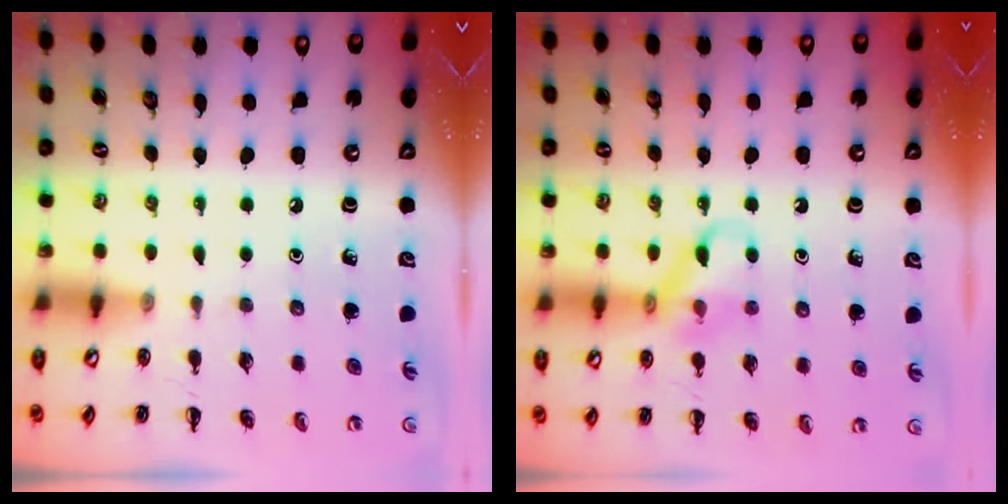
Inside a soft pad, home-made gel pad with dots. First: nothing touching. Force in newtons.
{"total": 11.0, "press": 10.9, "slide": 1.3}